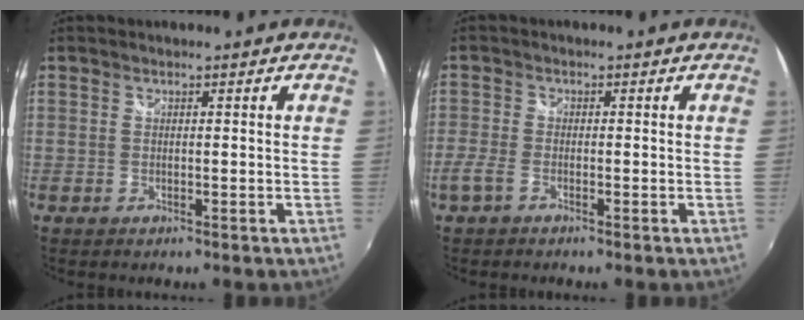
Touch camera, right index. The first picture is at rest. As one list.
[{"total": 3.1, "force": [-2.0, 1.4, 2.0], "torque": [-0.054, -0.003, -0.045]}]